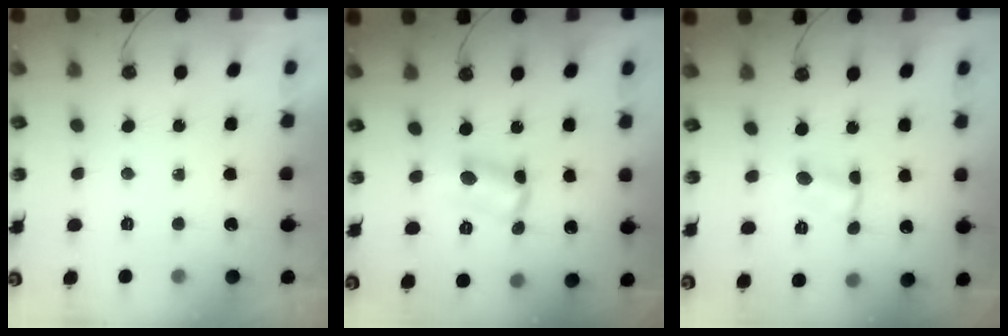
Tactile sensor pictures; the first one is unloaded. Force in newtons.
{"total": 2.9, "press": 2.9, "slide": 0.4}
{"total": 1.4, "press": 1.4, "slide": 0.1}